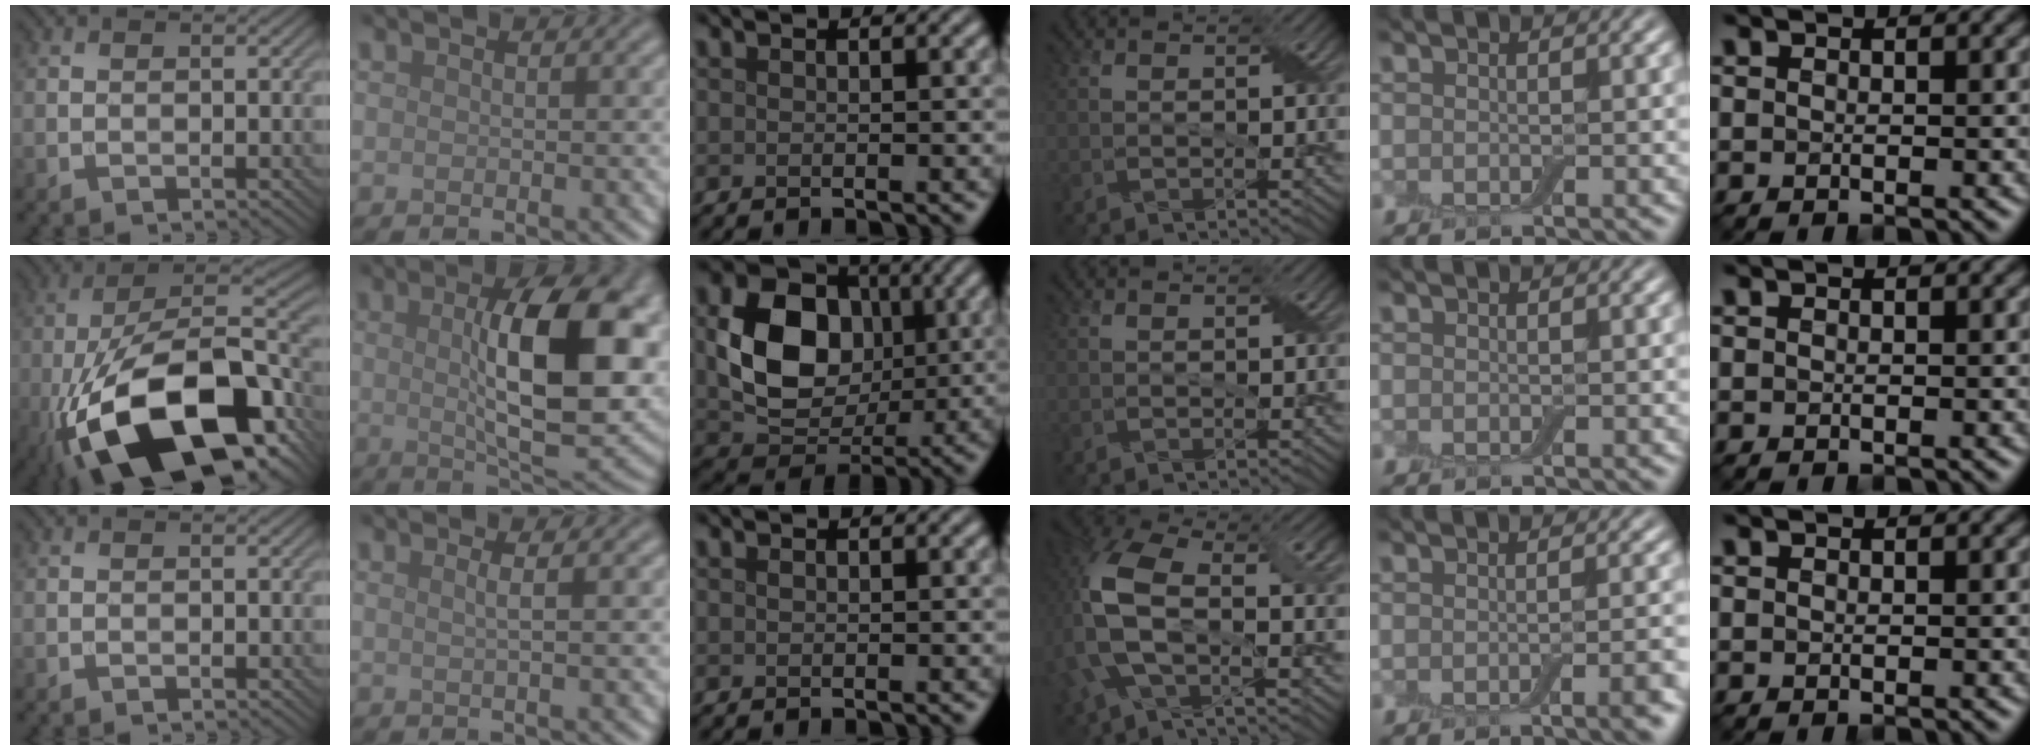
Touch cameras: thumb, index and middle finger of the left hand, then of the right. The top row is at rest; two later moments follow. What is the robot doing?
{"motion": "peel", "object": "aluminum foil"}